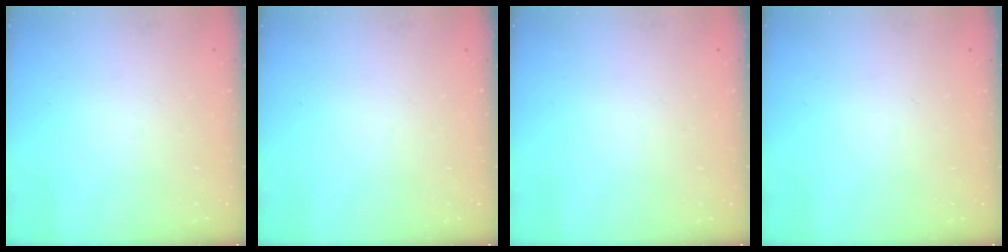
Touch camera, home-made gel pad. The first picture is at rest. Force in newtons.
{"total": 0.0}
{"total": 0.0}
{"total": 0.0}